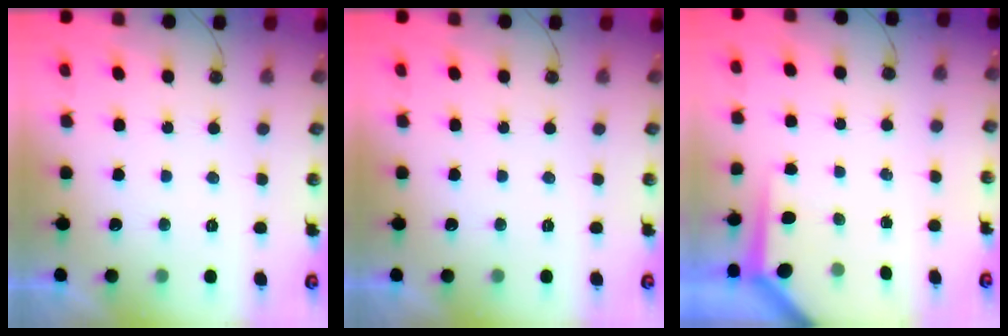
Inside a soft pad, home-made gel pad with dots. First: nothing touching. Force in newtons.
{"total": 0.0}
{"total": 4.0, "press": 3.9, "slide": 0.3}